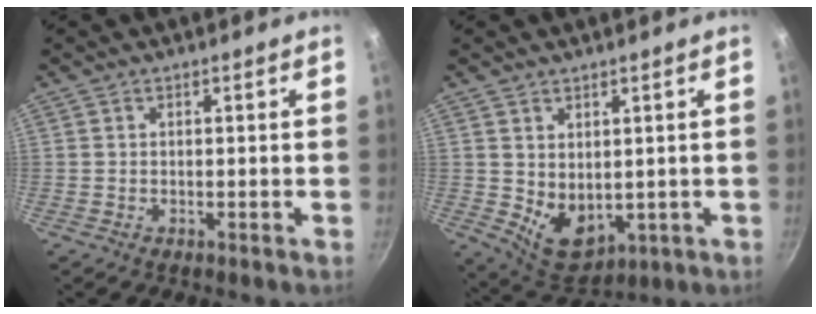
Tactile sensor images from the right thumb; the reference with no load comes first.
{"total": 7.8, "force": [0.8, 5.5, 5.6], "torque": [-0.066, -0.023, 0.036]}